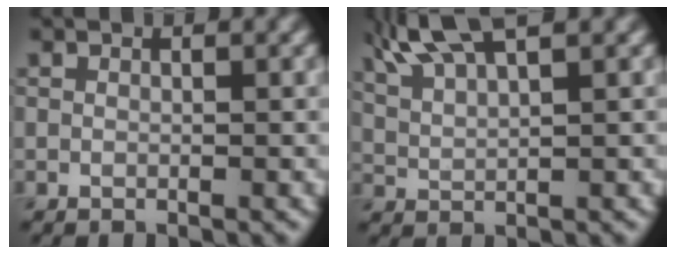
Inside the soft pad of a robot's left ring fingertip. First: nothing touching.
{"total": 5.8, "force": [4.2, 1.4, 3.8], "torque": [-0.073, 0.026, 0.066]}